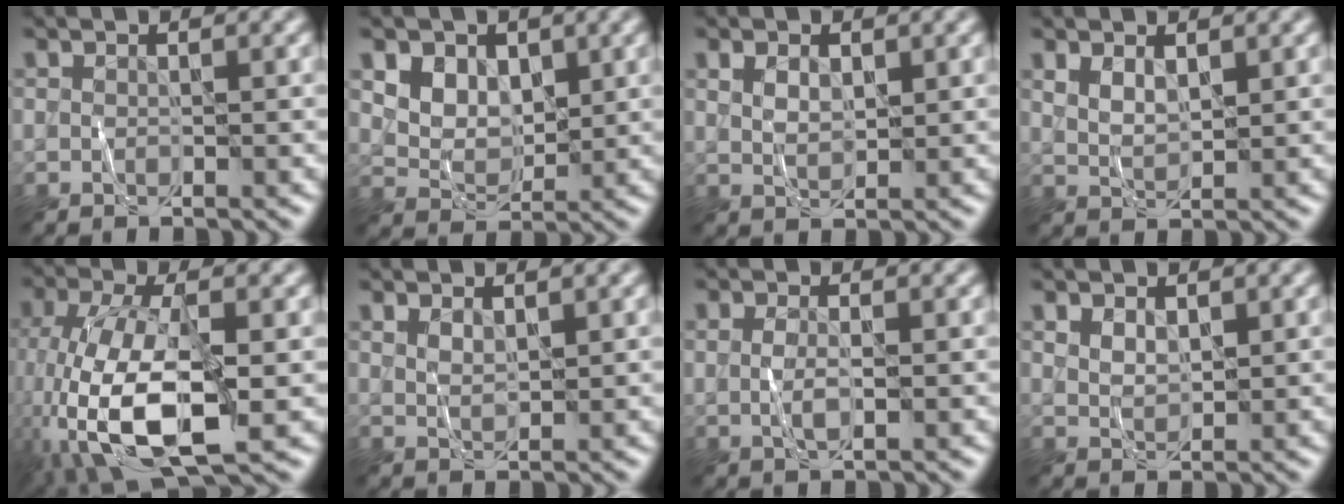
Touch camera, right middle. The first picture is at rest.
{"total": 5.8, "force": [2.9, 4.1, 2.9], "torque": [-0.073, -0.001, 0.059]}
{"total": 2.0, "force": [0.9, 1.1, 1.4], "torque": [-0.031, 0.000, 0.021]}
{"total": 2.0, "force": [1.1, 0.9, 1.4], "torque": [-0.032, -0.003, 0.027]}
{"total": 12.3, "force": [-3.7, 5.2, 10.5], "torque": [-0.229, -0.016, -0.070]}
{"total": 1.5, "force": [0.8, 0.7, 1.0], "torque": [-0.023, -0.001, 0.021]}
{"total": 2.1, "force": [0.0, 0.9, 1.8], "torque": [-0.044, 0.000, 0.001]}
{"total": 1.8, "force": [0.9, 1.0, 1.1], "torque": [-0.024, -0.001, 0.022]}